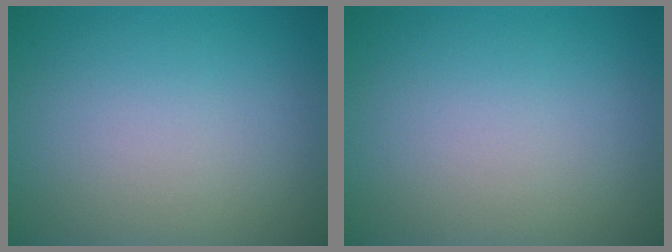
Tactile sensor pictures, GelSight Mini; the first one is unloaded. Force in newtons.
{"total": 0.0}